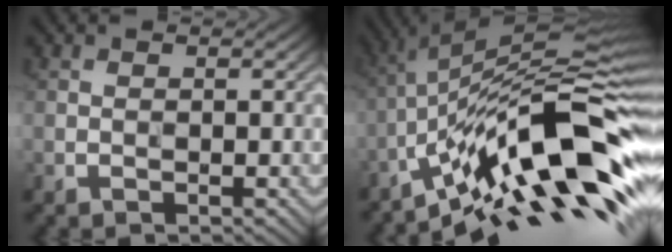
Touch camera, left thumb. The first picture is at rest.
{"total": 16.3, "force": [-5.8, 3.7, 14.8], "torque": [-0.236, 0.034, -0.117]}